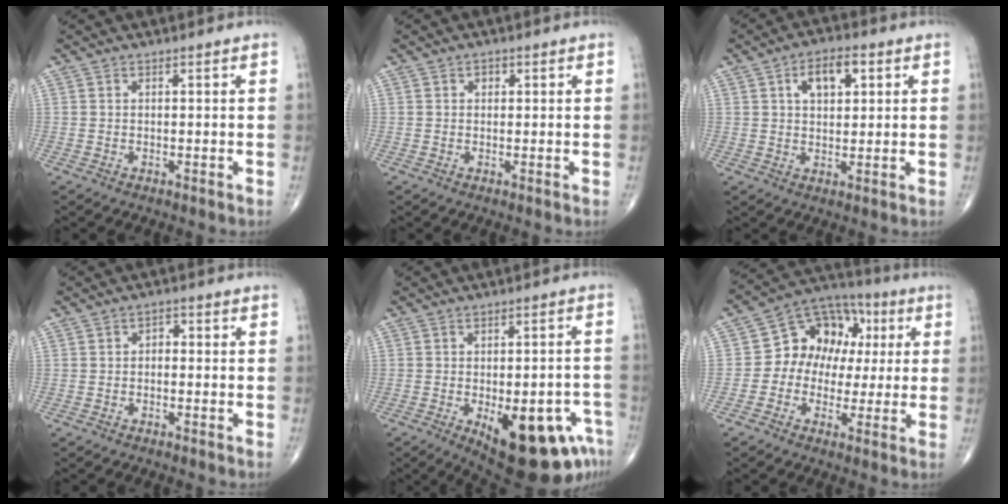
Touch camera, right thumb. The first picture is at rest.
{"total": 1.0, "force": [0.3, 0.8, 0.4], "torque": [0.004, 0.001, 0.000]}
{"total": 7.1, "force": [2.5, 3.9, 5.4], "torque": [-0.066, 0.002, 0.036]}
{"total": 1.8, "force": [-0.2, 1.3, 1.2], "torque": [-0.005, 0.008, -0.012]}
{"total": 19.0, "force": [-8.3, 7.9, 15.1], "torque": [-0.139, 0.019, -0.094]}
{"total": 13.4, "force": [1.3, 10.7, 7.9], "torque": [-0.075, 0.032, 0.008]}